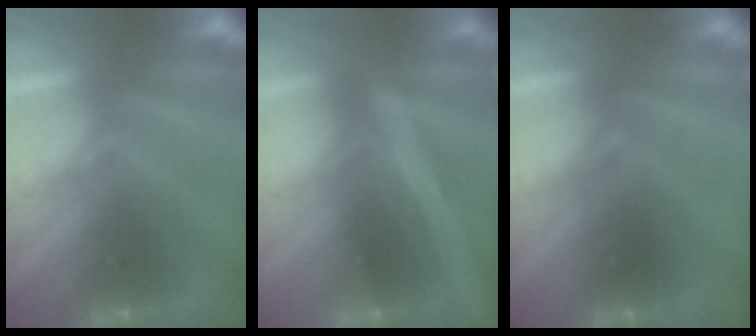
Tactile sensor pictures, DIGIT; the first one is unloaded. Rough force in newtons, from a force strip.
{"total": 1.9}
{"total": 2.3}